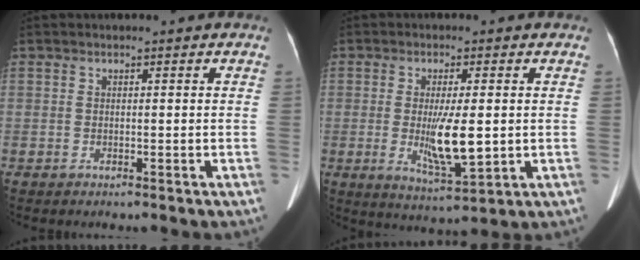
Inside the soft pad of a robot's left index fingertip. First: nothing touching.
{"total": 7.8, "force": [-0.5, 1.6, 7.6], "torque": [-0.142, -0.021, -0.003]}